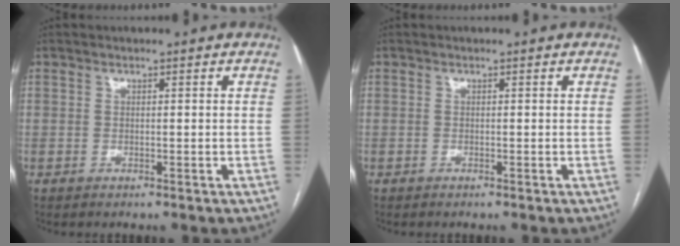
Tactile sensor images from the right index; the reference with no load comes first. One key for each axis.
{"total": 0.0}